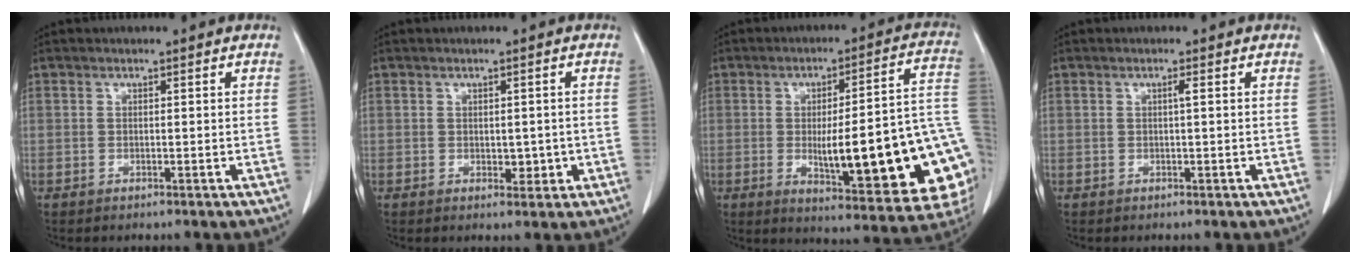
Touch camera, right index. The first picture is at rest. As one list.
[{"total": 2.4, "force": [-0.3, 1.5, 1.9], "torque": [-0.019, 0.000, 0.003]}, {"total": 24.3, "force": [-4.0, 4.2, 23.6], "torque": [-0.227, 0.011, -0.039]}, {"total": 0.7, "force": [0.1, -0.1, 0.7], "torque": [-0.012, 0.001, 0.003]}]